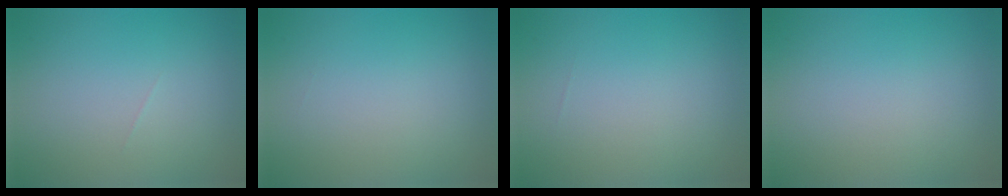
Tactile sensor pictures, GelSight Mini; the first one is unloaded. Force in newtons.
{"total": 0.0}
{"total": 0.0}
{"total": 0.0}